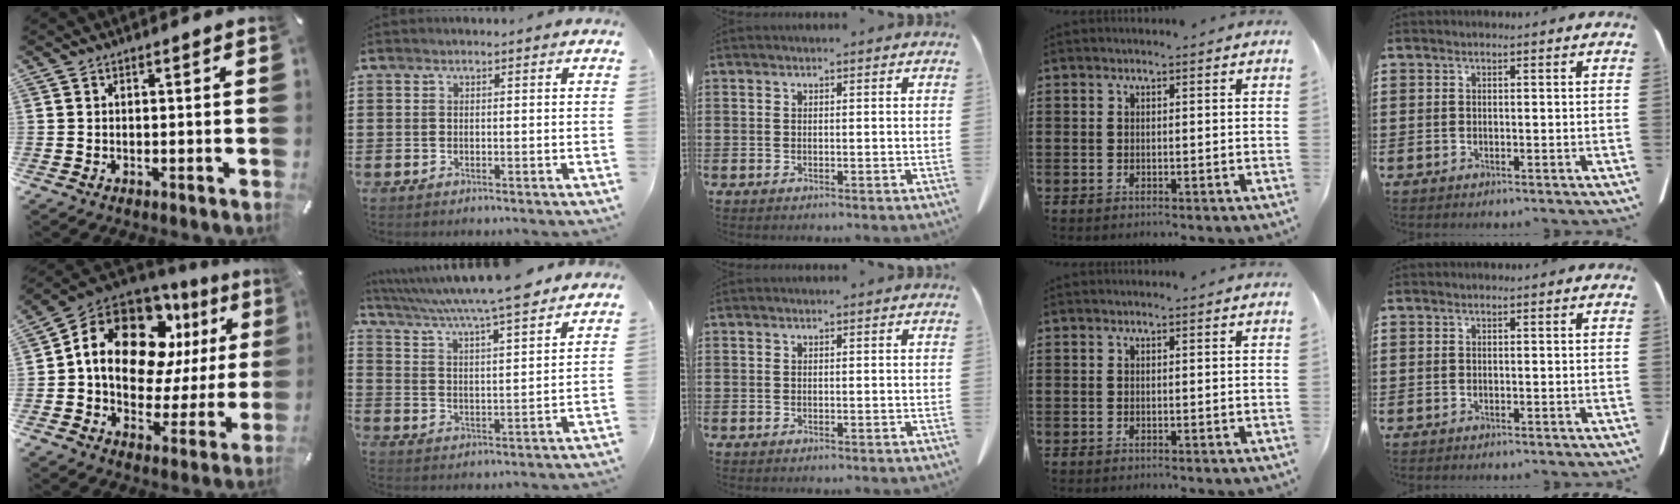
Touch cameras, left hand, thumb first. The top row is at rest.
{"thumb": {"total": 18.0, "force": [7.4, 11.8, 11.4], "torque": [-0.205, -0.044, 0.127]}, "index": {"total": 6.3, "force": [5.7, -0.6, 2.7], "torque": [-0.074, -0.037, 0.091]}}